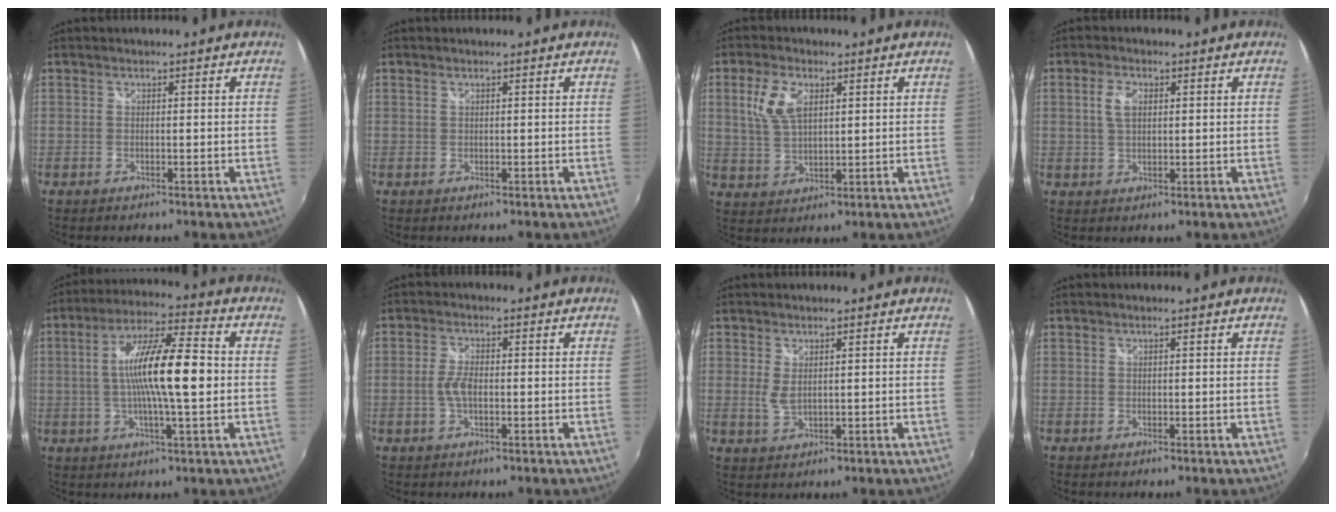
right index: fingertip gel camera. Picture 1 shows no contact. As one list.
[{"total": 0.0}, {"total": 7.6, "force": [2.7, 4.0, 5.9], "torque": [-0.121, 0.008, 0.056]}, {"total": 3.9, "force": [1.0, 2.2, 3.0], "torque": [-0.060, 0.006, 0.019]}, {"total": 13.9, "force": [-0.3, 1.9, 13.7], "torque": [-0.248, 0.010, -0.010]}, {"total": 3.5, "force": [-0.7, 1.6, 3.0], "torque": [-0.066, 0.001, -0.014]}, {"total": 2.5, "force": [0.7, 1.1, 2.2], "torque": [-0.041, -0.004, 0.014]}, {"total": 0.0}]